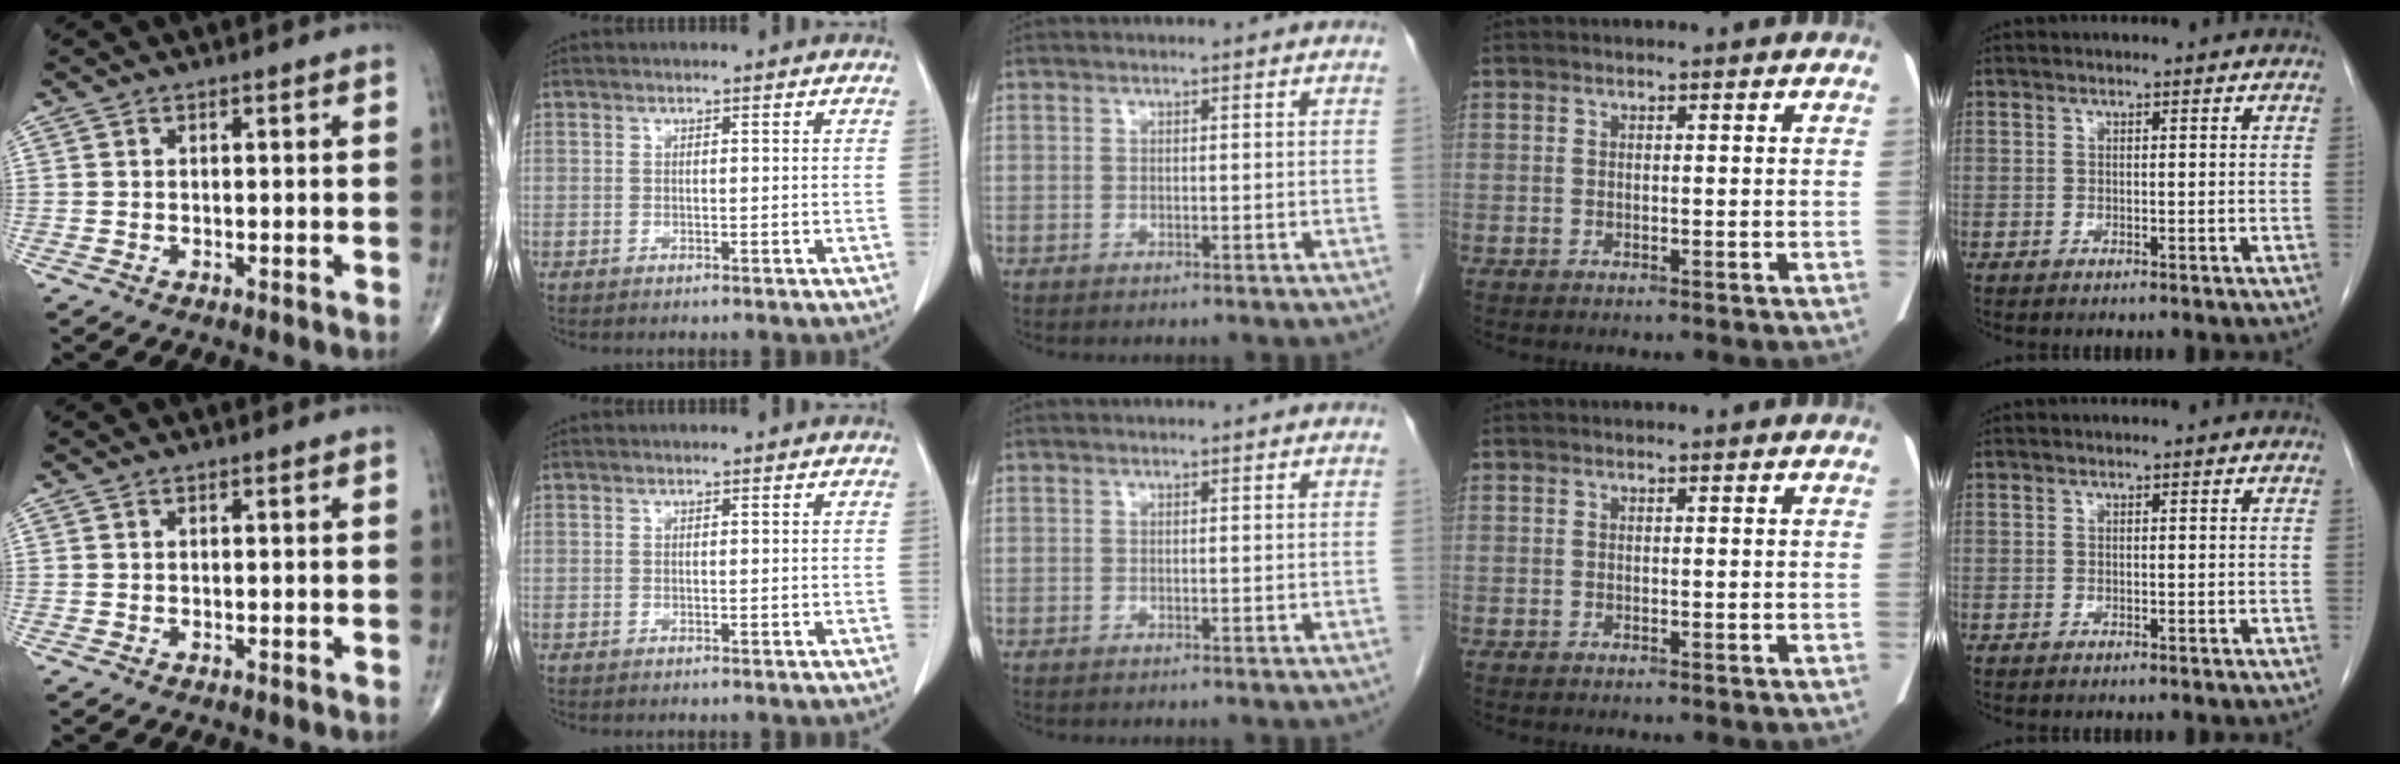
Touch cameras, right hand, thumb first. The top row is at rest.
{}